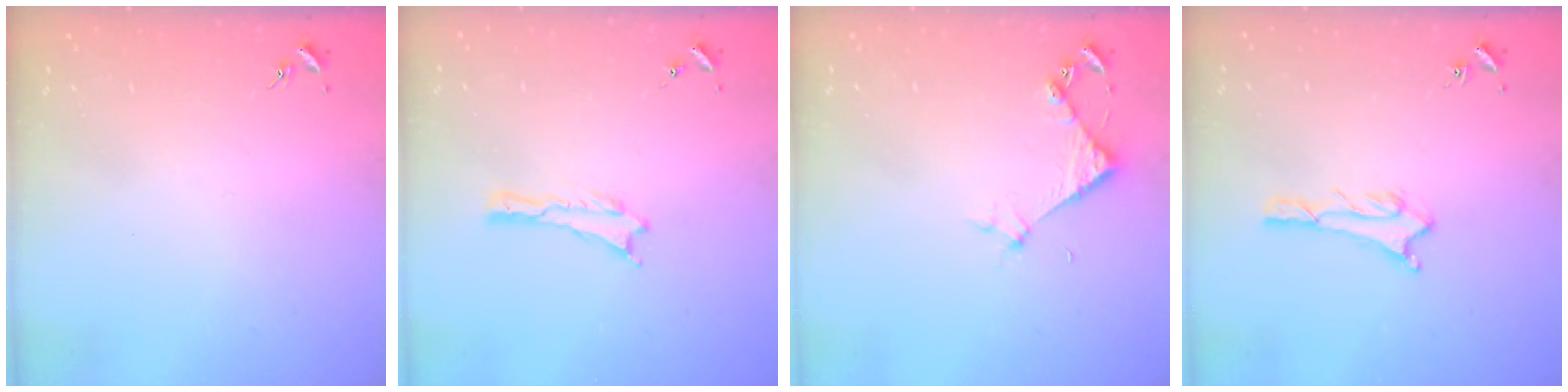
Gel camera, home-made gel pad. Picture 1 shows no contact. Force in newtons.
{"total": 0.0}
{"total": 3.7, "press": 3.7, "slide": 0.3}
{"total": 1.6, "press": 1.6, "slide": 0.1}